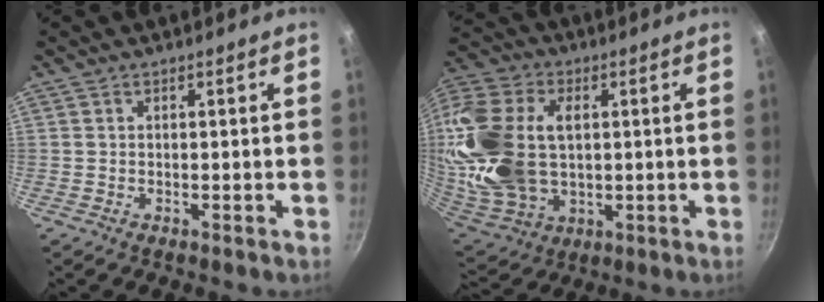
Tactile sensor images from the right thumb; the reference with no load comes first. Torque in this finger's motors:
{"motor_torque": [0.98, 4.02, 1.70, -1.07, 0.75]}